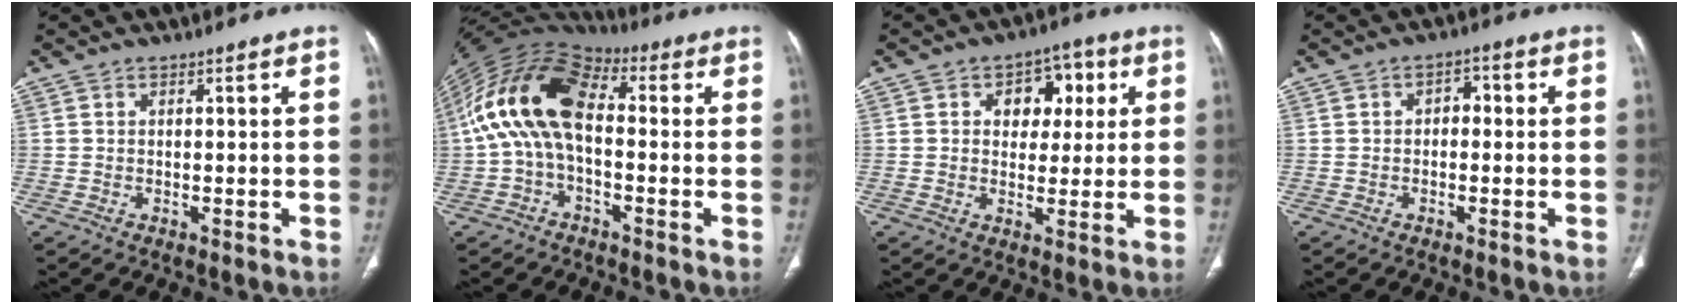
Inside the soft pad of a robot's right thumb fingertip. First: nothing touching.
{"total": 15.6, "force": [0.2, 8.9, 12.8], "torque": [-0.242, 0.041, -0.009]}
{"total": 8.3, "force": [2.3, 6.0, 5.3], "torque": [-0.026, 0.002, 0.029]}
{"total": 2.9, "force": [-0.2, 2.1, 2.1], "torque": [-0.015, 0.014, -0.013]}